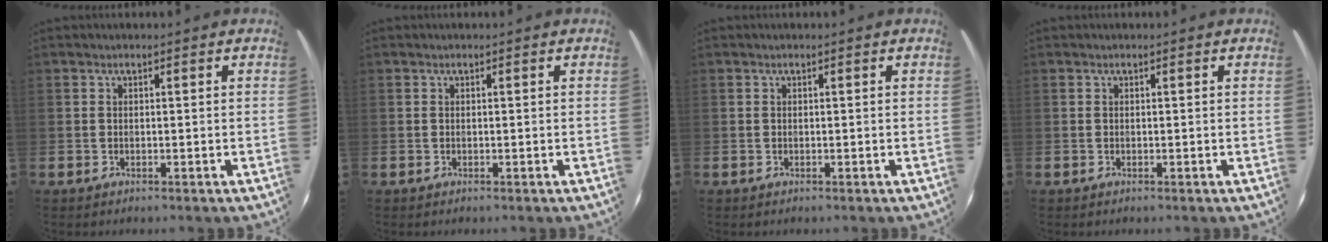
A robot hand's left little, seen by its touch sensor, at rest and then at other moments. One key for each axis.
{"total": 0.0}
{"total": 0.0}
{"total": 0.0}